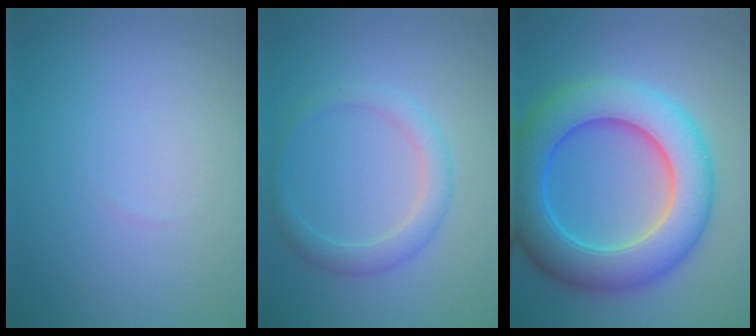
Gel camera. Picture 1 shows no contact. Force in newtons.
{"total": 2.7, "press": 2.7, "slide": 0.1}
{"total": 10.6, "press": 10.6, "slide": 0.2}